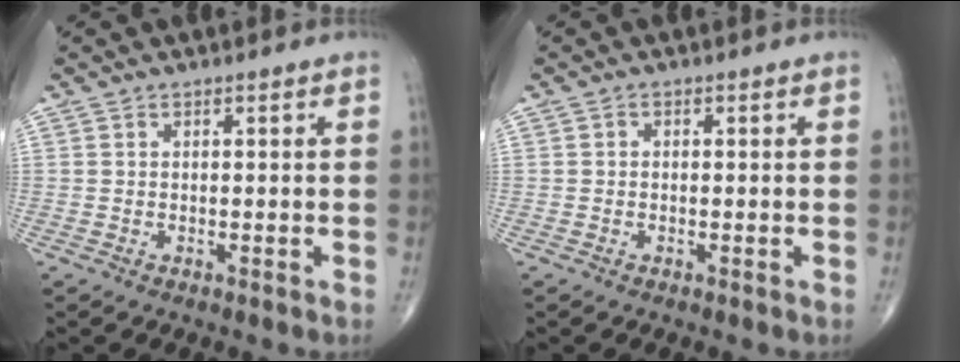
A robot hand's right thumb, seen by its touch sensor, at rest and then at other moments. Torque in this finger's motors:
{"motor_torque": [-0.35, 0.01, 0.08, 0.14, -0.06]}